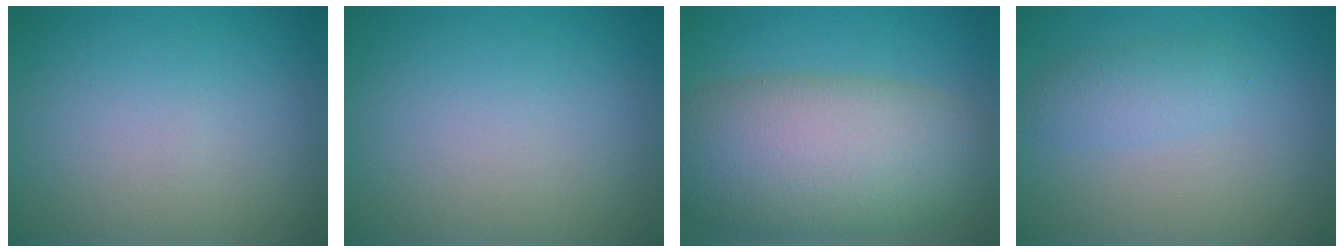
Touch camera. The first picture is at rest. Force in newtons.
{"total": 0.0}
{"total": 11.6, "press": 11.6, "slide": 0.9}
{"total": 1.8, "press": 1.8, "slide": 0.0}